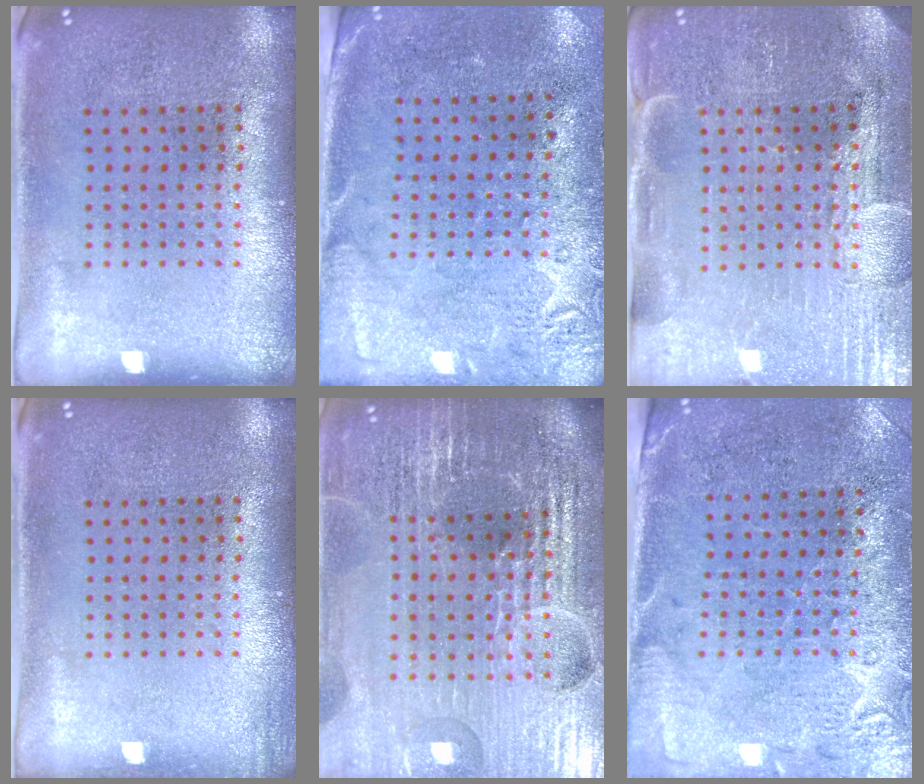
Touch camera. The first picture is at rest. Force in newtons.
{"total": 2.7, "press": 2.2, "slide": 1.6}
{"total": 4.0, "press": 3.8, "slide": 1.4}
{"total": 0.8, "press": 0.7, "slide": 0.1}
{"total": 6.7, "press": 5.9, "slide": 3.3}
{"total": 2.9, "press": 2.6, "slide": 1.2}